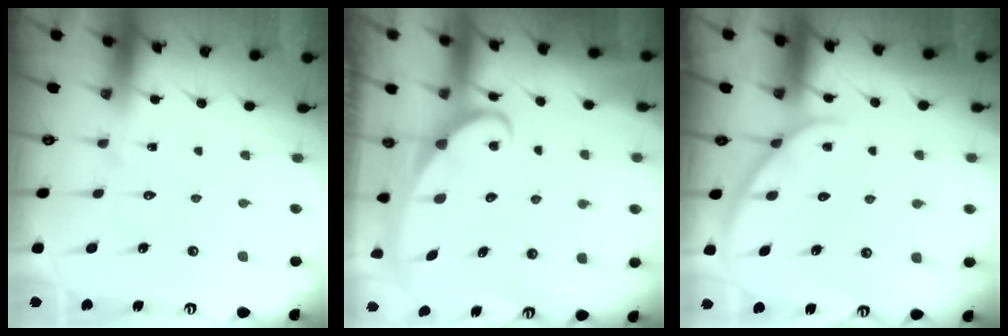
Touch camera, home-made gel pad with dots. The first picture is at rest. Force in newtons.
{"total": 2.7, "press": 2.7, "slide": 0.3}
{"total": 1.2, "press": 1.1, "slide": 0.2}